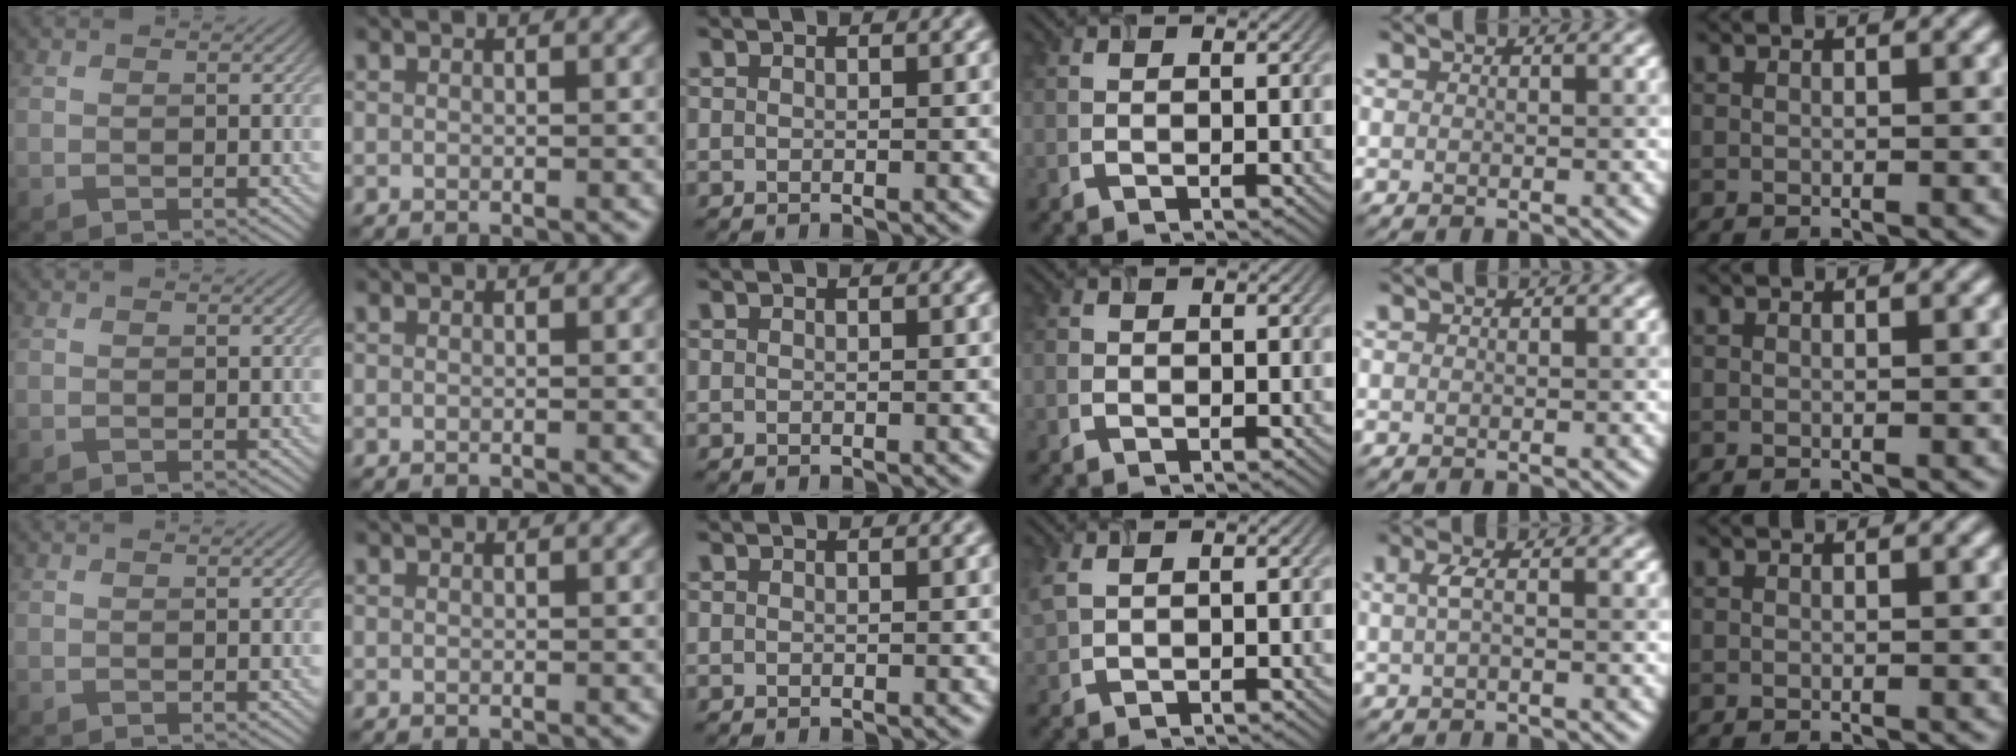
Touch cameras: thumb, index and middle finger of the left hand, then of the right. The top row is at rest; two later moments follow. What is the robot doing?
{"motion": "insert", "object": "airpods case & airpods"}